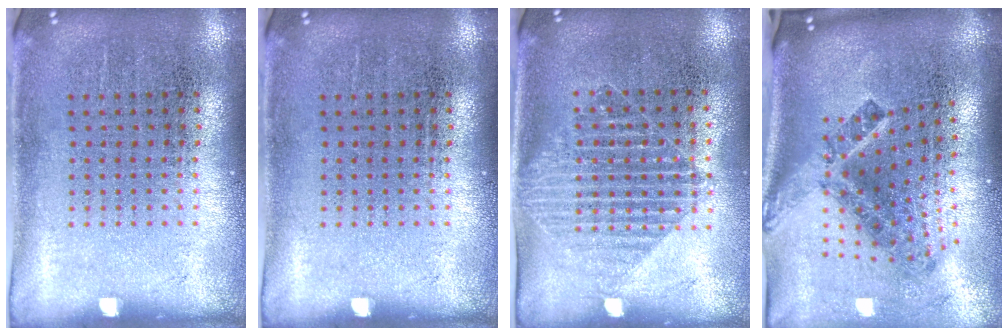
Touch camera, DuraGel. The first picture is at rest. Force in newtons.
{"total": 0.0}
{"total": 1.5, "press": 1.3, "slide": 0.8}
{"total": 2.8, "press": 1.6, "slide": 2.2}